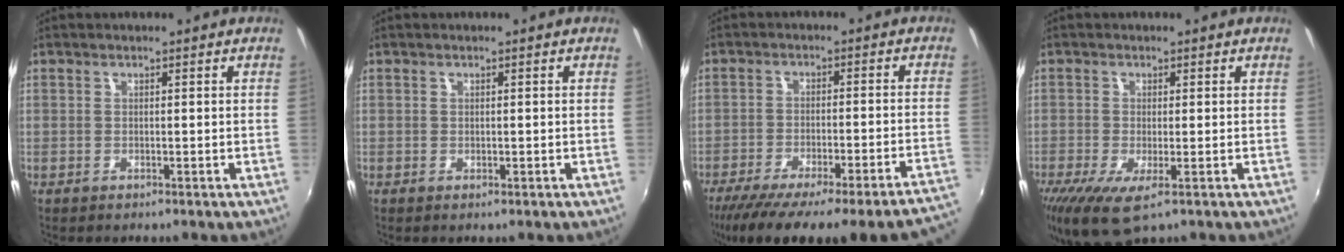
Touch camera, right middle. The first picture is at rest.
{"total": 0.0}
{"total": 22.5, "force": [-19.1, 1.3, 11.8], "torque": [-0.176, -0.049, -0.264]}
{"total": 6.7, "force": [-3.1, 1.9, 5.6], "torque": [-0.119, -0.030, -0.053]}